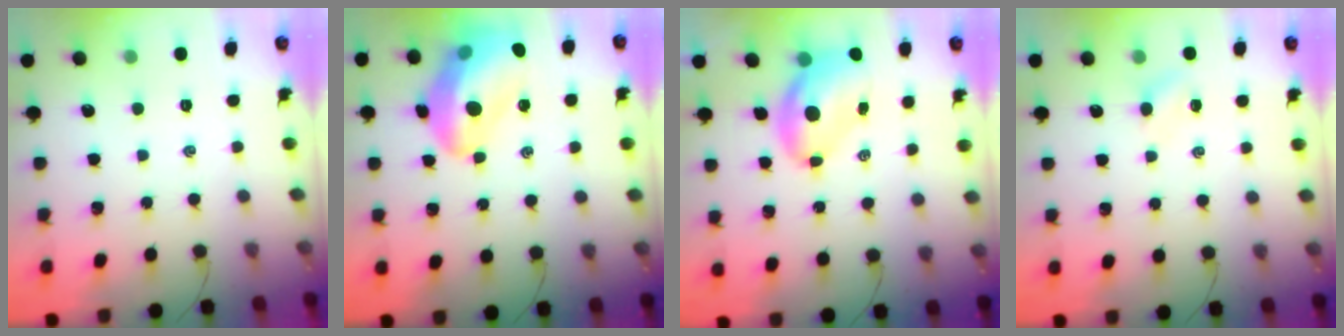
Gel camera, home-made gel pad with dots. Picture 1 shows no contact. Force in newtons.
{"total": 17.7, "press": 17.4, "slide": 3.3}
{"total": 7.6, "press": 7.3, "slide": 2.1}
{"total": 2.3, "press": 2.2, "slide": 0.7}